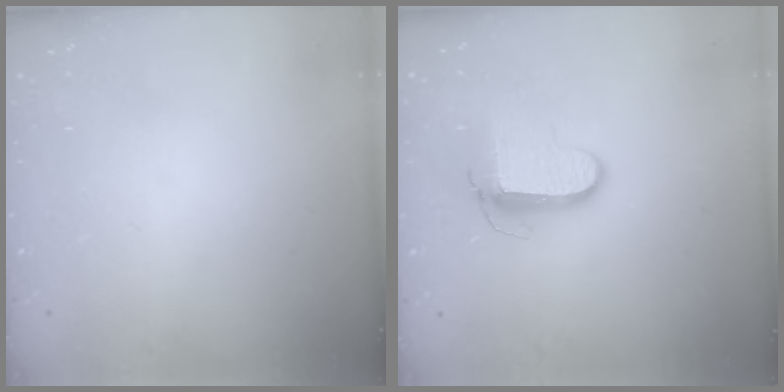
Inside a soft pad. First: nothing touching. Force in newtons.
{"total": 8.9, "press": 8.9, "slide": 0.9}